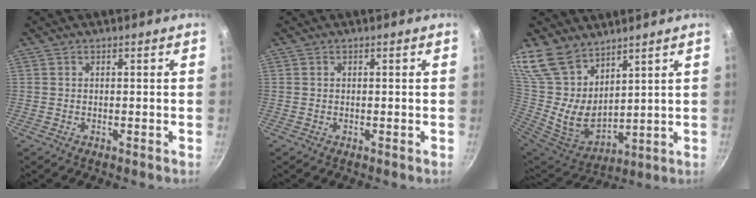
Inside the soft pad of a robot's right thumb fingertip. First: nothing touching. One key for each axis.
{"total": 0.0}
{"total": 17.2, "fx": 11.3, "fy": 9.5, "fz": 8.8, "tx": -0.176, "ty": -0.056, "tz": 0.245}